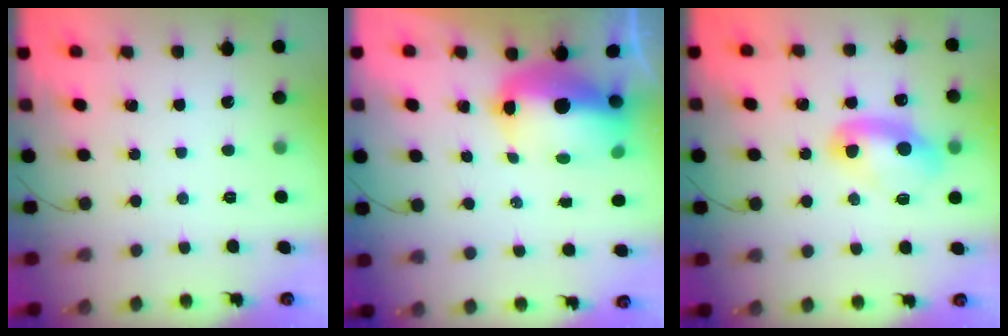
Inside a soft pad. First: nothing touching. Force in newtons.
{"total": 12.0, "press": 11.7, "slide": 2.7}
{"total": 10.2, "press": 10.2, "slide": 0.6}